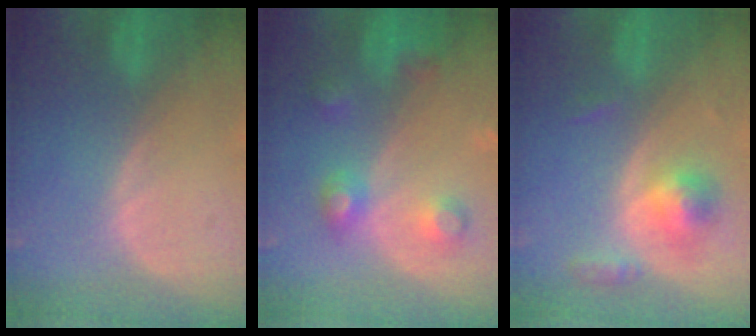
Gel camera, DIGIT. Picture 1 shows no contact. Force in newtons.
{"total": 5.6, "press": 5.6, "slide": 0.3}
{"total": 5.1, "press": 4.8, "slide": 1.9}